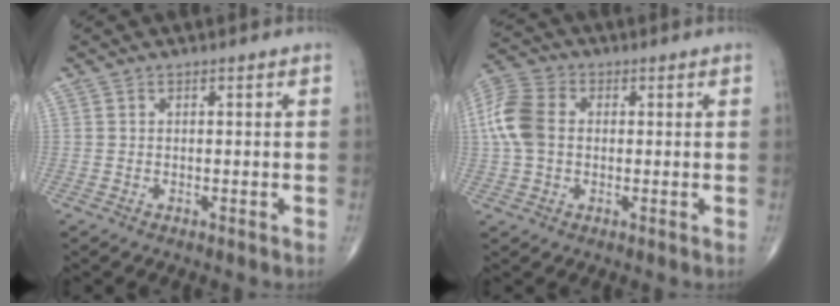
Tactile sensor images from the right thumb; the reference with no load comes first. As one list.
[{"total": 9.7, "force": [0.6, 7.0, 6.7], "torque": [-0.152, 0.022, 0.005]}]